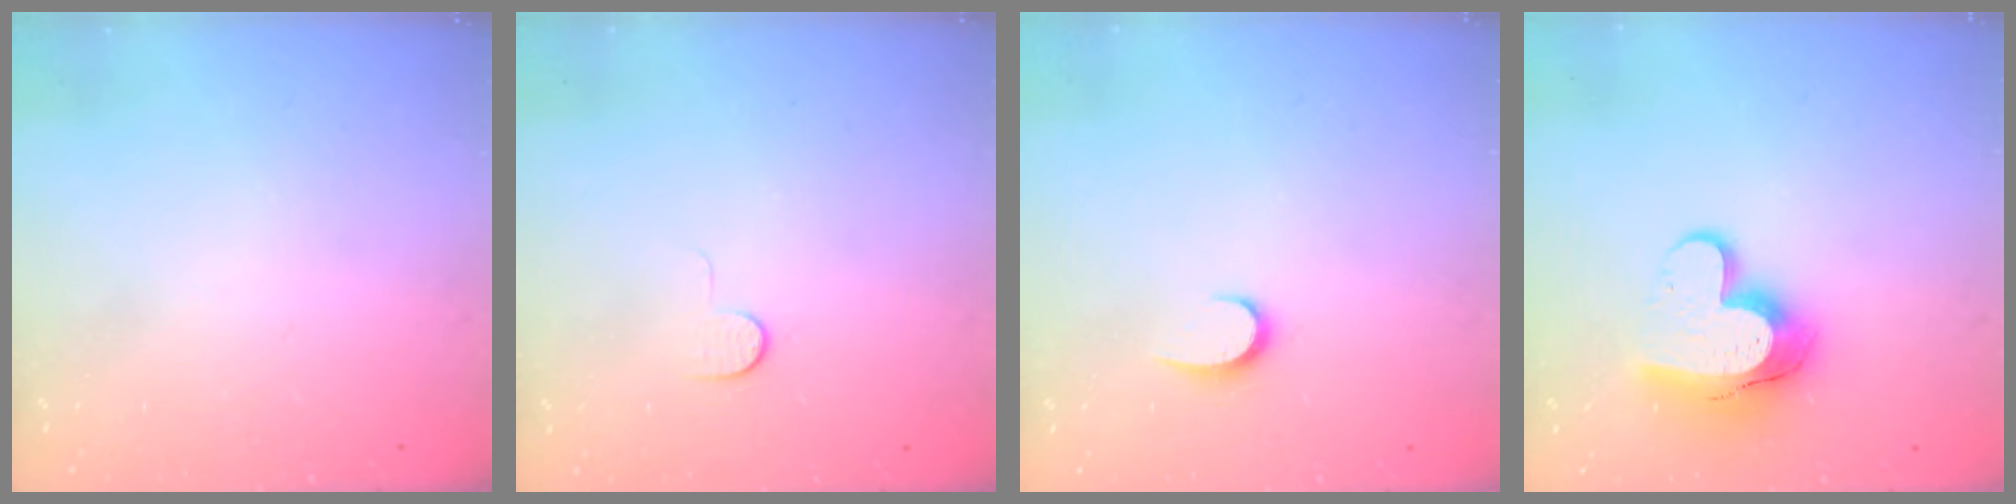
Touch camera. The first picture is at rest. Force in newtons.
{"total": 5.0, "press": 5.0, "slide": 0.5}
{"total": 5.7, "press": 5.7, "slide": 0.6}
{"total": 13.3, "press": 13.3, "slide": 1.1}